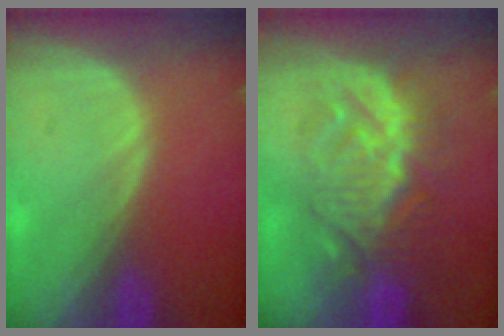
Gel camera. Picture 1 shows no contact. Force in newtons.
{"total": 9.5, "press": 9.4, "slide": 0.5}